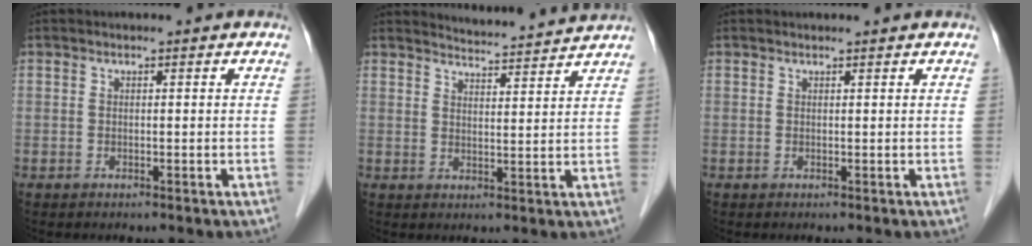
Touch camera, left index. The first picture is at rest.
{"total": 7.1, "force": [7.0, -0.9, 0.4], "torque": [-0.023, 0.003, 0.096]}
{"total": 1.5, "force": [1.5, 0.0, 0.3], "torque": [-0.007, 0.012, 0.021]}